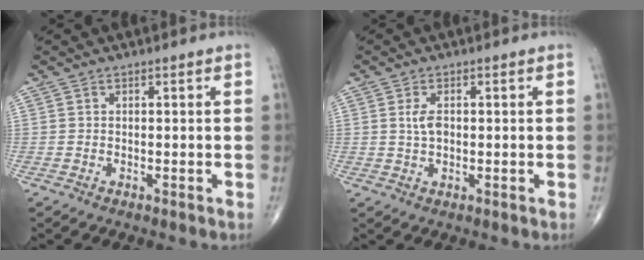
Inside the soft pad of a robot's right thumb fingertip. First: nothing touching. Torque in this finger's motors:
{"motor_torque": [-0.26, -0.23, 0.18, -0.13, -0.02]}